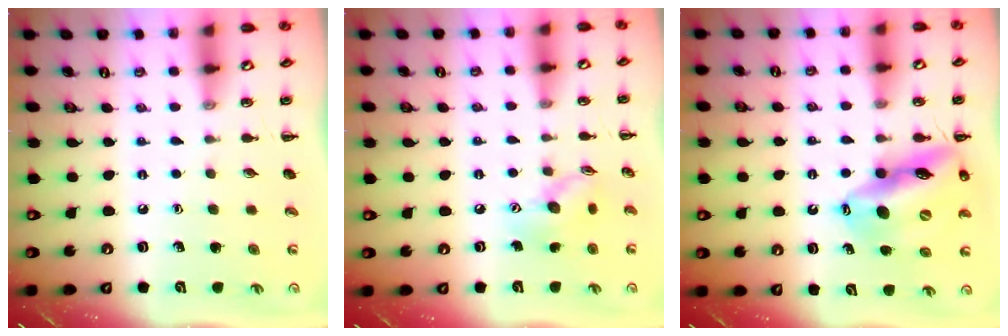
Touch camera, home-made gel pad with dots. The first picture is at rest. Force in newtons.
{"total": 9.4, "press": 9.3, "slide": 0.7}
{"total": 17.6, "press": 17.0, "slide": 4.3}